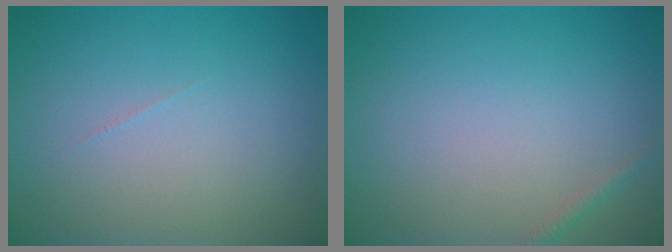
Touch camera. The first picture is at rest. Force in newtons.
{"total": 0.7, "press": 0.7, "slide": 0.0}